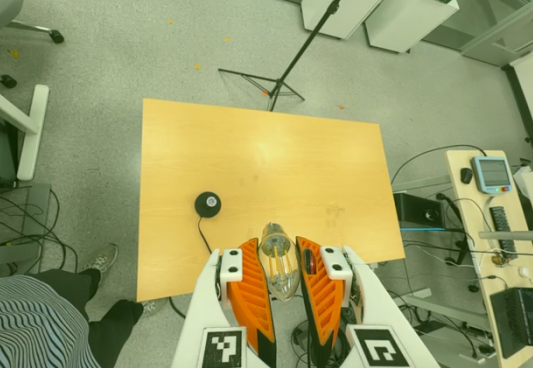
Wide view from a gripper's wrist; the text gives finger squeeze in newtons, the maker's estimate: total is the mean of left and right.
{"total": 21.7, "left": 26.2, "right": 17.2}